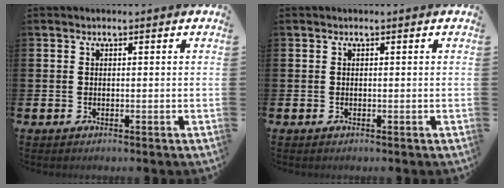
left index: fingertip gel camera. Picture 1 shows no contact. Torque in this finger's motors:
{"motor_torque": [-0.01, 0.00, 0.01, -0.01]}